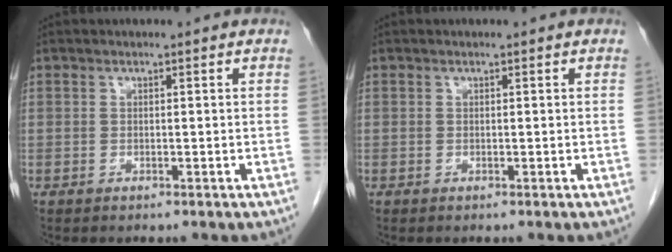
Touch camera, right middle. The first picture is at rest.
{"total": 0.0}